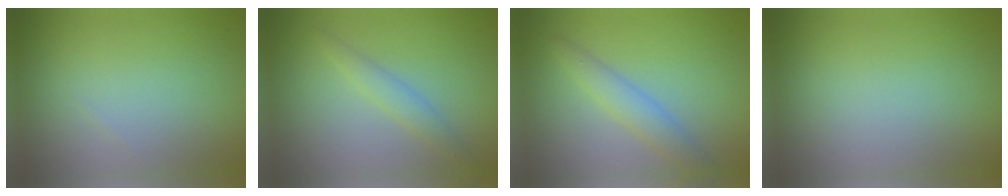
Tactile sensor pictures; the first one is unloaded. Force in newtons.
{"total": 1.9, "press": 1.9, "slide": 0.1}
{"total": 3.0, "press": 3.0, "slide": 0.3}
{"total": 0.0}